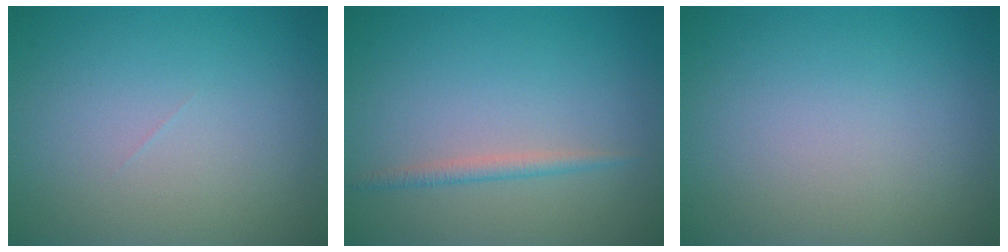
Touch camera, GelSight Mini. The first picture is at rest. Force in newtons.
{"total": 1.2, "press": 1.2, "slide": 0.1}
{"total": 0.0}